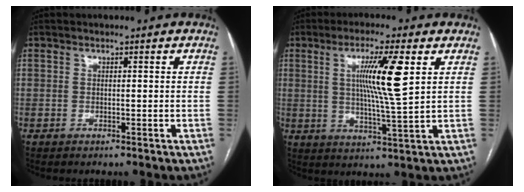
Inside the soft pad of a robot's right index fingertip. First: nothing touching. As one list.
[{"total": 10.3, "force": [3.0, -0.3, 9.8], "torque": [-0.174, -0.006, 0.050]}]